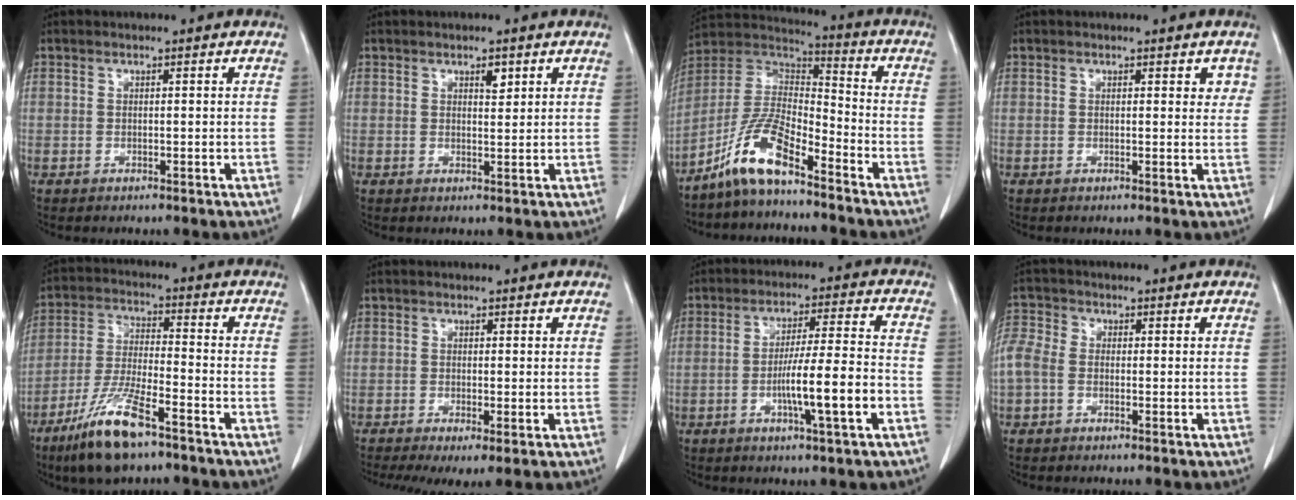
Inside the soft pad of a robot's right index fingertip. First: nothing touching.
{"total": 1.8, "force": [1.0, 0.7, 1.3], "torque": [-0.020, -0.004, 0.016]}
{"total": 10.7, "force": [-7.7, 2.4, 7.1], "torque": [-0.157, 0.015, -0.151]}
{"total": 1.9, "force": [1.0, 1.1, 1.2], "torque": [-0.004, -0.001, 0.009]}
{"total": 11.9, "force": [-7.9, 1.9, 8.7], "torque": [-0.182, -0.029, -0.149]}
{"total": 5.9, "force": [-3.2, 1.6, 4.6], "torque": [-0.074, -0.018, -0.055]}
{"total": 10.1, "force": [-3.3, -0.2, 9.5], "torque": [-0.159, 0.002, -0.054]}
{"total": 9.2, "force": [-0.8, 7.6, 5.1], "torque": [-0.162, 0.025, -0.016]}